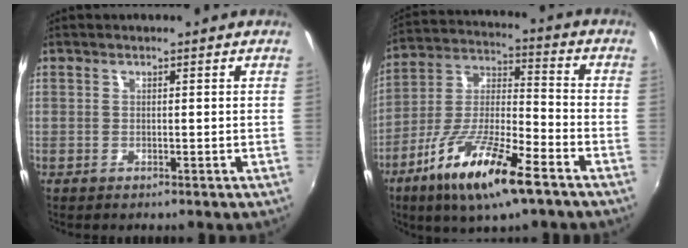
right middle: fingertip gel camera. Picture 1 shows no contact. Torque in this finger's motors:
{"motor_torque": [1.44, -0.70, 0.40, 0.21]}